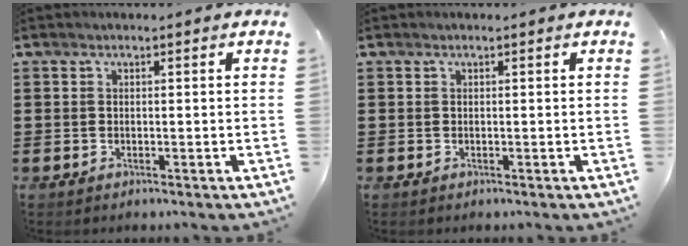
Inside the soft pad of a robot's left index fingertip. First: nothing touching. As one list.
[{"total": 0.0}]